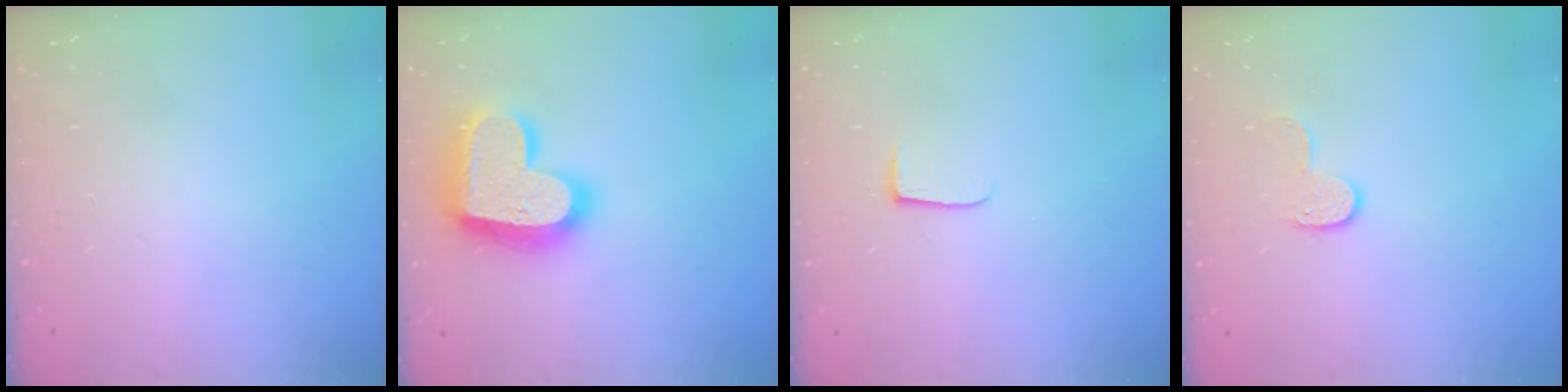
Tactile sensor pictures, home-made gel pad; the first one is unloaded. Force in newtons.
{"total": 21.7, "press": 21.6, "slide": 1.5}
{"total": 5.6, "press": 5.5, "slide": 0.7}
{"total": 6.1, "press": 6.1, "slide": 0.2}